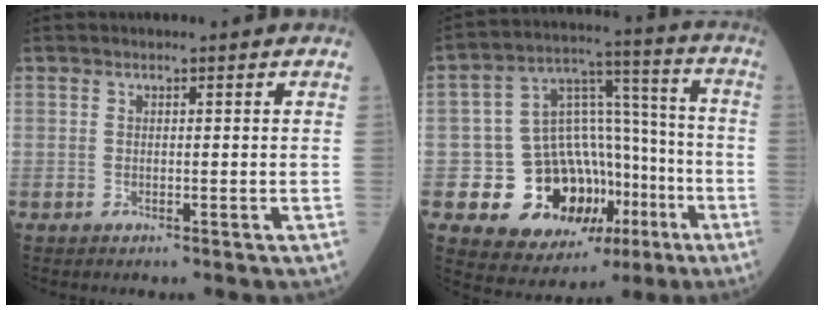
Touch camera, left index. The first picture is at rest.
{"total": 16.6, "force": [-6.4, 12.1, 9.3], "torque": [-0.137, 0.052, -0.080]}